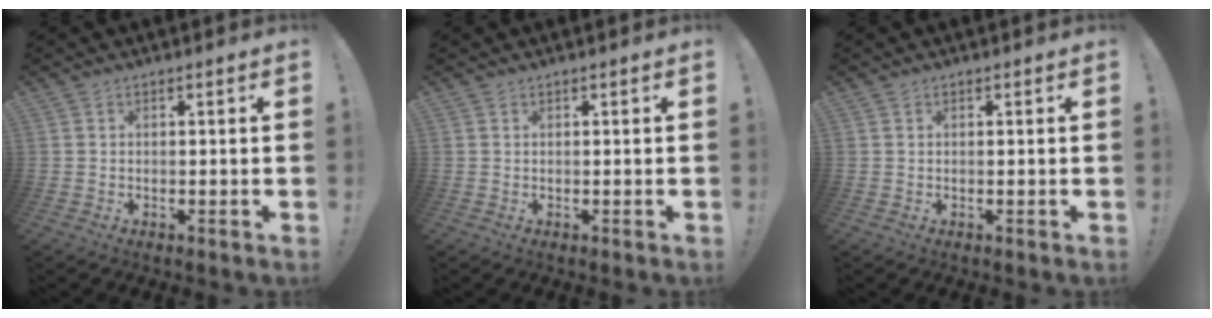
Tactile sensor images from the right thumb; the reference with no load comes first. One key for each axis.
{"total": 0.0}
{"total": 0.0}